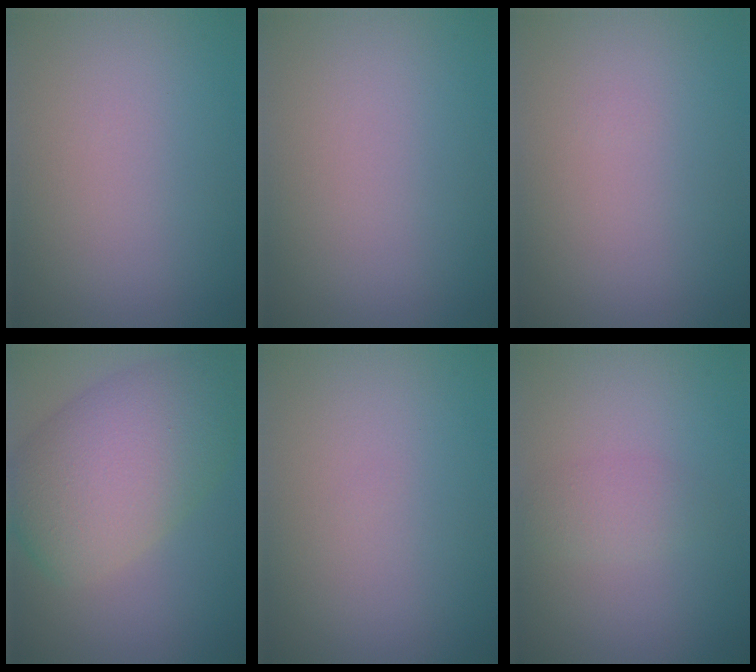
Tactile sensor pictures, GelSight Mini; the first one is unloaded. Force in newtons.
{"total": 0.0}
{"total": 0.0}
{"total": 9.2, "press": 9.2, "slide": 0.2}
{"total": 0.0}
{"total": 1.5, "press": 1.5, "slide": 0.0}